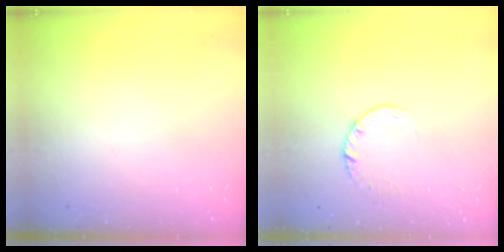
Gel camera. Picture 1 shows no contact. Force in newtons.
{"total": 2.5, "press": 2.5, "slide": 0.2}